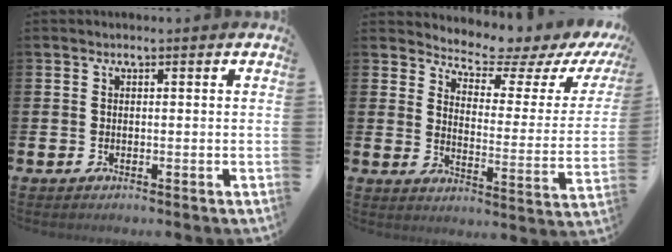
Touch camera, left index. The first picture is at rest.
{"total": 5.4, "force": [5.2, 0.8, 1.2], "torque": [-0.037, -0.052, 0.080]}